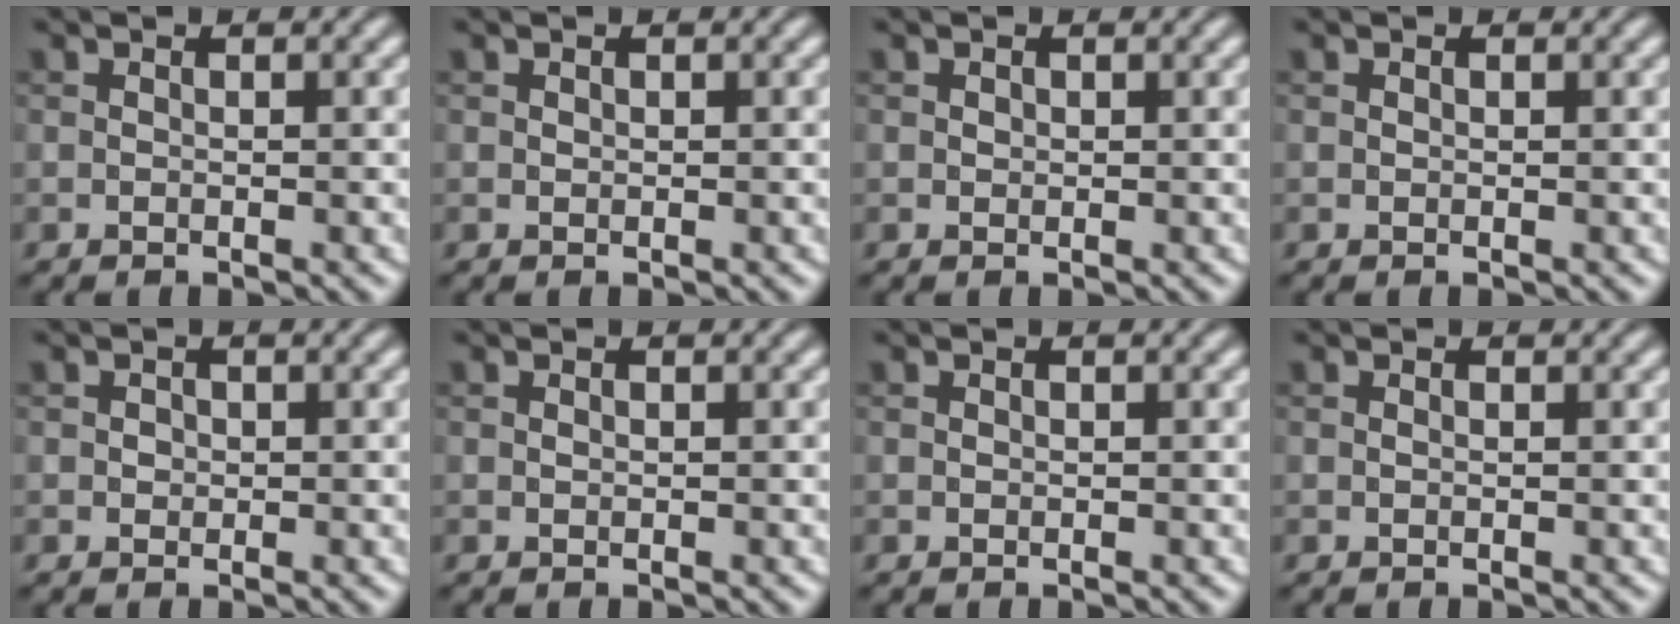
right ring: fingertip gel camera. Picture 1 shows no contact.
{"total": 0.0}
{"total": 0.5, "force": [0.3, 0.4, 0.1], "torque": [-0.001, -0.001, 0.004]}
{"total": 0.0}
{"total": 0.7, "force": [0.1, 0.6, 0.2], "torque": [0.002, -0.002, 0.001]}
{"total": 0.0}
{"total": 0.0}
{"total": 0.0}